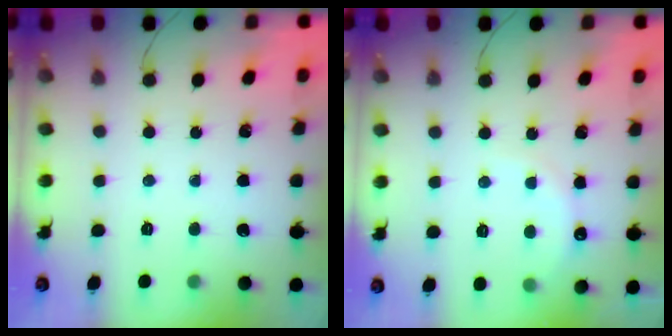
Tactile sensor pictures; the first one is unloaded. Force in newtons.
{"total": 7.2, "press": 7.0, "slide": 1.4}